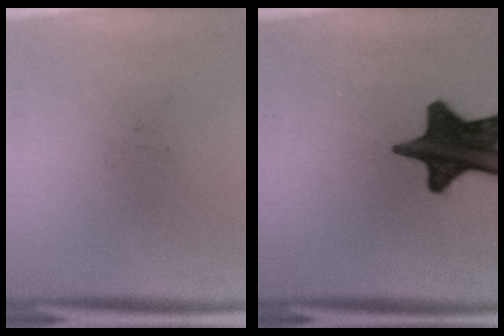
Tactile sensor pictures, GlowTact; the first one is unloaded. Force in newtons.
{"total": 17.1}